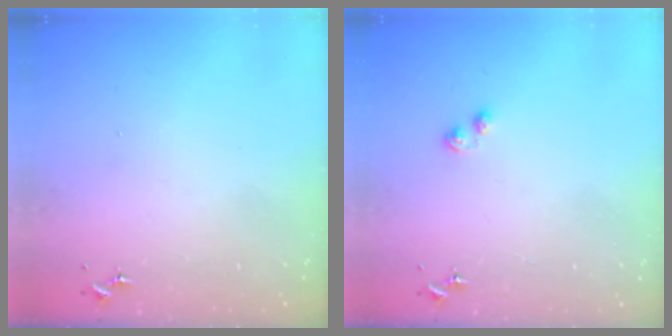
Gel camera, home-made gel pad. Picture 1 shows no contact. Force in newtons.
{"total": 2.9, "press": 2.8, "slide": 0.7}